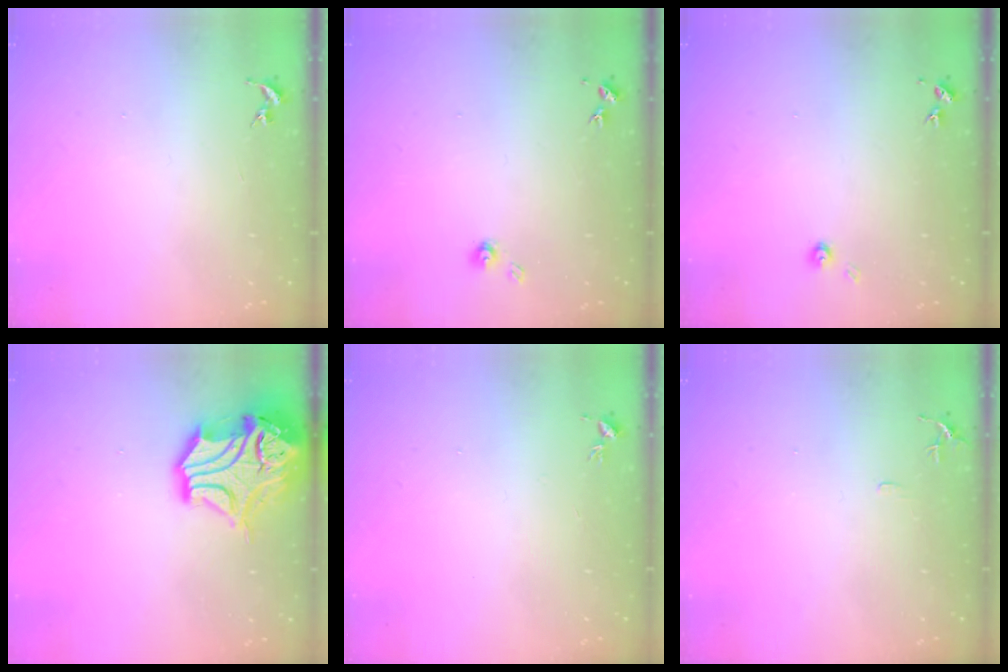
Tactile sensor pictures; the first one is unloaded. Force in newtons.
{"total": 4.0, "press": 4.0, "slide": 0.3}
{"total": 3.3, "press": 3.3, "slide": 0.2}
{"total": 17.4, "press": 17.2, "slide": 2.6}
{"total": 3.4, "press": 3.3, "slide": 0.5}
{"total": 5.3, "press": 5.2, "slide": 0.6}